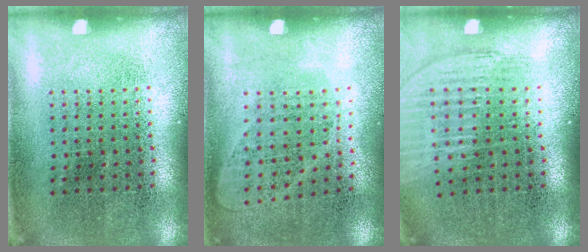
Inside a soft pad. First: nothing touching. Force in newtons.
{"total": 1.0, "press": 0.8, "slide": 0.5}
{"total": 1.2, "press": 1.1, "slide": 0.4}